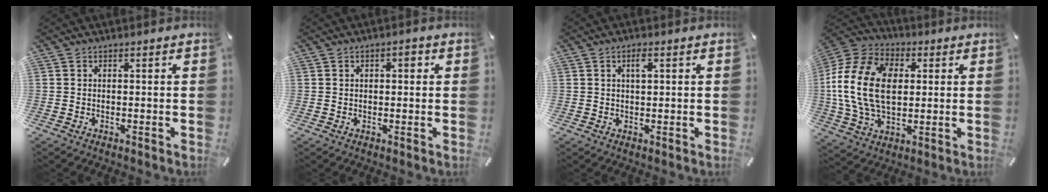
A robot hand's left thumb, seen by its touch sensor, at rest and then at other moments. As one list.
[{"total": 1.9, "force": [0.4, 1.2, 1.5], "torque": [-0.022, 0.005, 0.002]}, {"total": 2.6, "force": [1.0, 1.0, 2.2], "torque": [-0.039, 0.002, 0.014]}, {"total": 18.6, "force": [1.1, 13.1, 13.2], "torque": [-0.292, 0.012, 0.015]}]